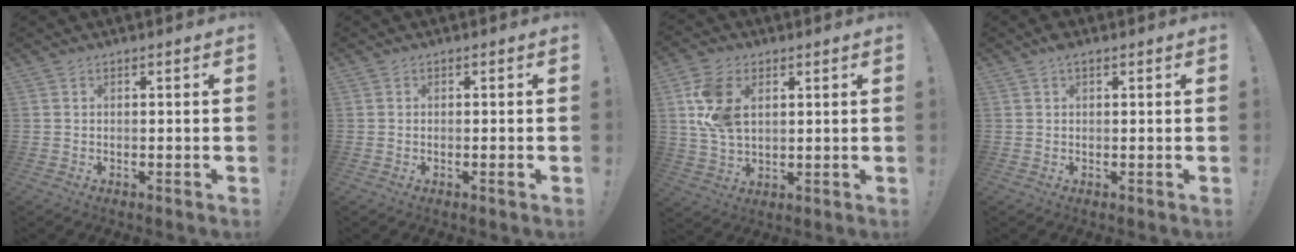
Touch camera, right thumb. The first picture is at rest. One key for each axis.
{"total": 1.2, "fx": -0.4, "fy": -0.1, "fz": 1.1, "tx": -0.019, "ty": 0.000, "tz": -0.008}
{"total": 12.6, "fx": 3.7, "fy": 8.2, "fz": 8.7, "tx": -0.161, "ty": -0.002, "tz": 0.074}
{"total": 1.6, "fx": 0.9, "fy": 0.8, "fz": 1.1, "tx": -0.023, "ty": 0.001, "tz": 0.017}